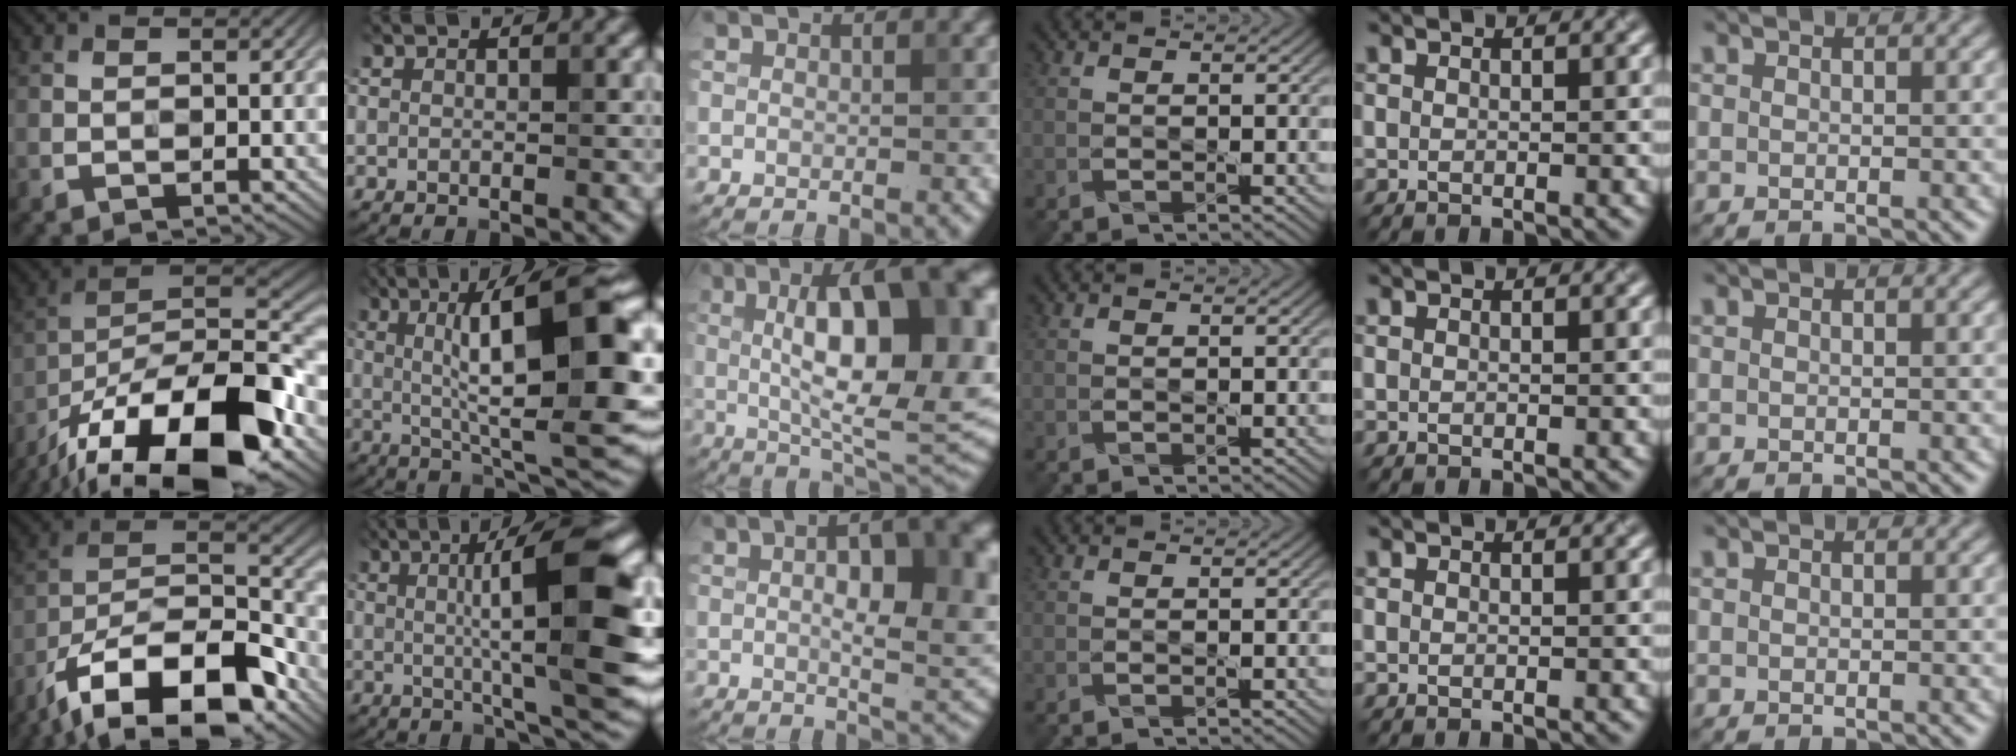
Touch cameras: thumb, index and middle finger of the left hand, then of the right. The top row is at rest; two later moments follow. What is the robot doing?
{"motion": "assemble", "object": "legos"}